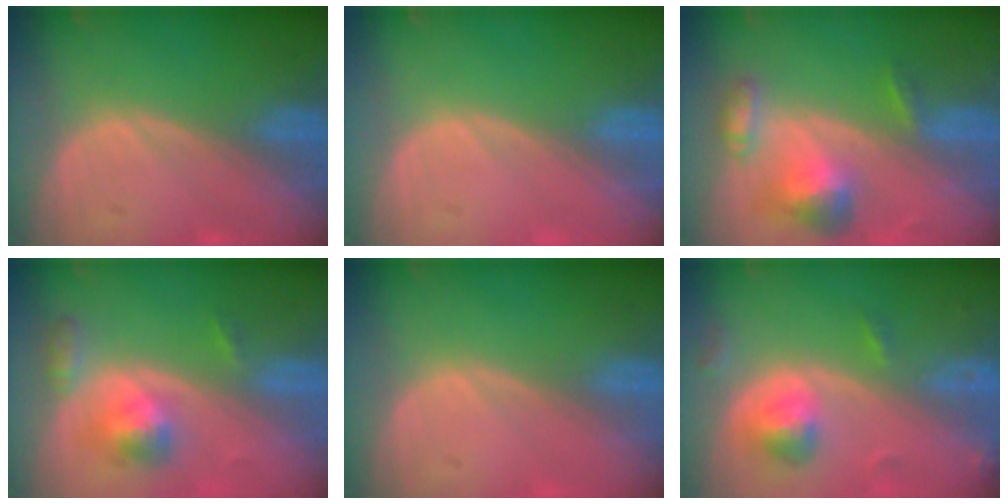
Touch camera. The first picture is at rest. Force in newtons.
{"total": 0.0}
{"total": 6.5, "press": 6.0, "slide": 2.4}
{"total": 5.1, "press": 4.8, "slide": 1.7}
{"total": 0.0}
{"total": 4.7, "press": 4.7, "slide": 0.4}